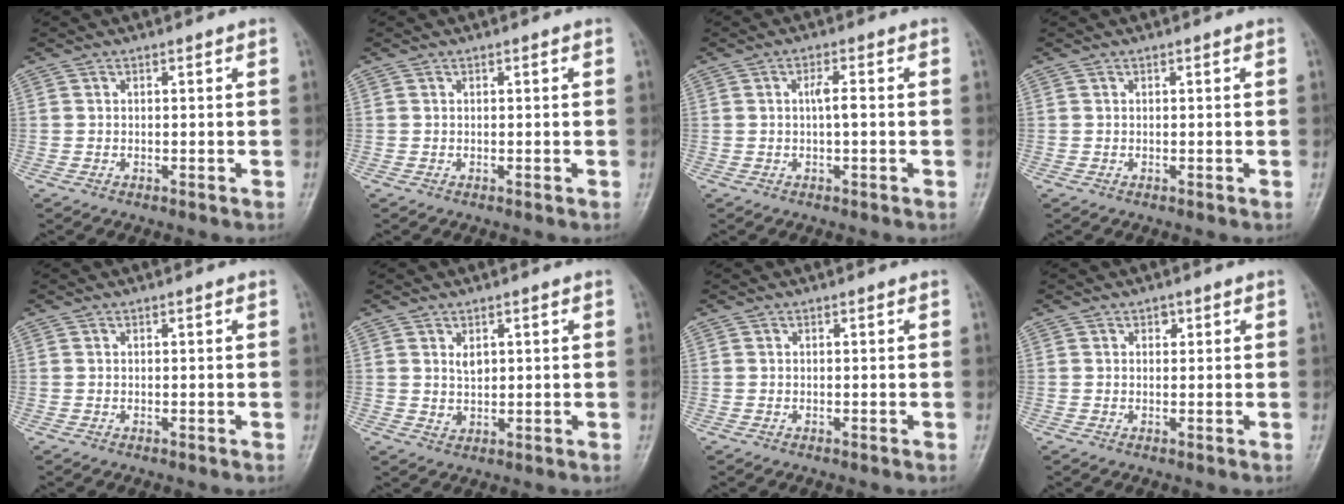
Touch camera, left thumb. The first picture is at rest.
{"total": 0.0}
{"total": 2.4, "force": [0.0, 0.6, 2.3], "torque": [-0.044, 0.006, -0.002]}
{"total": 0.0}
{"total": 0.0}
{"total": 2.6, "force": [1.0, 1.7, 1.6], "torque": [-0.018, -0.010, 0.023]}
{"total": 0.0}
{"total": 1.0, "force": [0.5, 0.8, 0.4], "torque": [0.006, -0.001, 0.005]}